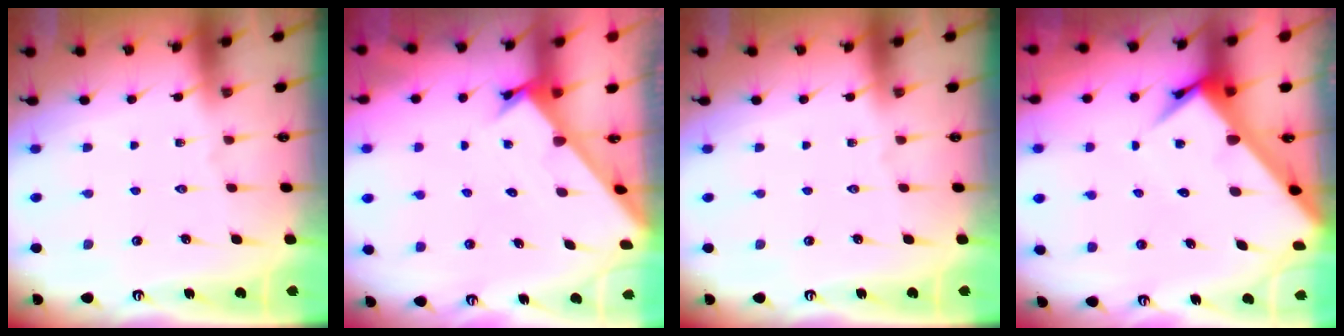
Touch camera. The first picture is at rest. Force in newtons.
{"total": 2.2, "press": 2.2, "slide": 0.2}
{"total": 0.0}
{"total": 7.5, "press": 7.5, "slide": 0.5}